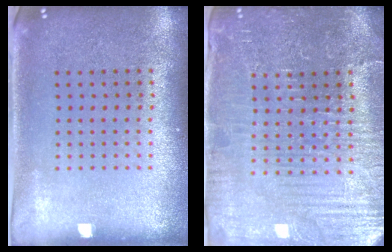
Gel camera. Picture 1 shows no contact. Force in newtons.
{"total": 4.4, "press": 4.2, "slide": 1.2}